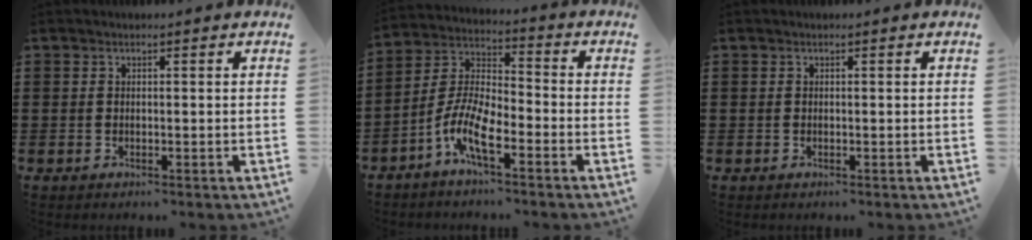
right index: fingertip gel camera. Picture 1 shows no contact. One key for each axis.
{"total": 8.3, "fx": -4.9, "fy": 2.6, "fz": 6.2, "tx": -0.159, "ty": -0.011, "tz": -0.102}
{"total": 0.0}